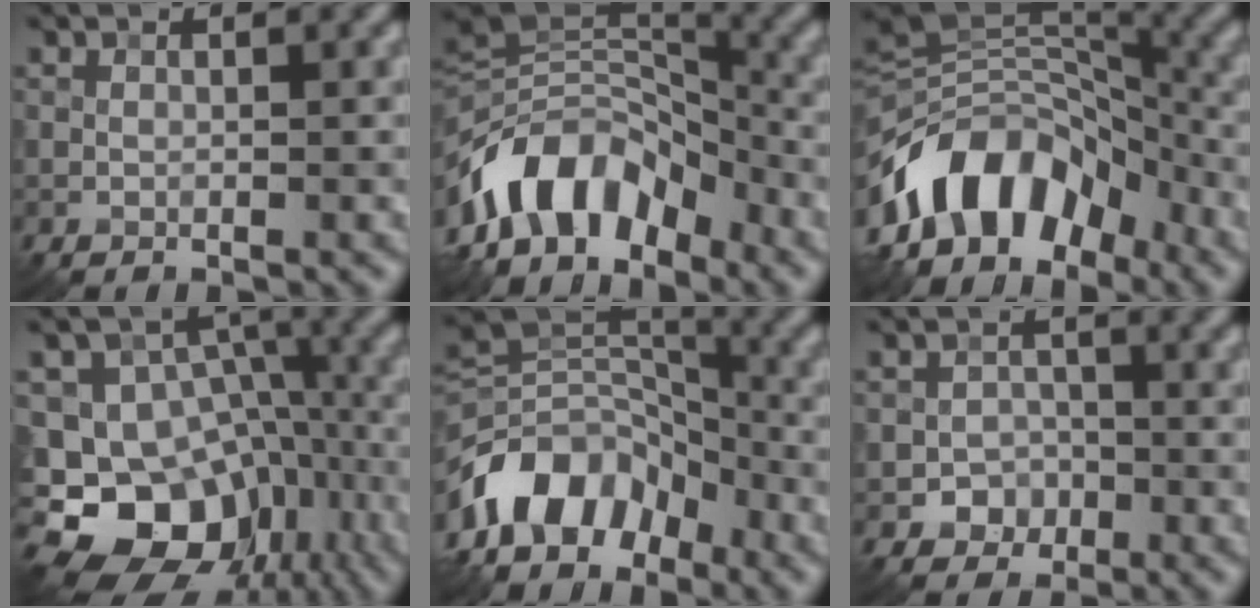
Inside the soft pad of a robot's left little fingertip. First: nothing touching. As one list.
[{"total": 9.3, "force": [-5.6, 5.3, 5.2], "torque": [-0.069, 0.008, -0.106]}, {"total": 11.9, "force": [-6.6, 7.1, 6.9], "torque": [-0.115, 0.024, -0.135]}, {"total": 16.8, "force": [-8.3, 12.9, 6.7], "torque": [-0.131, -0.012, -0.136]}, {"total": 9.4, "force": [-5.5, 6.1, 4.7], "torque": [-0.065, 0.006, -0.114]}, {"total": 2.6, "force": [-1.3, 2.2, 0.5], "torque": [0.012, 0.009, -0.026]}]